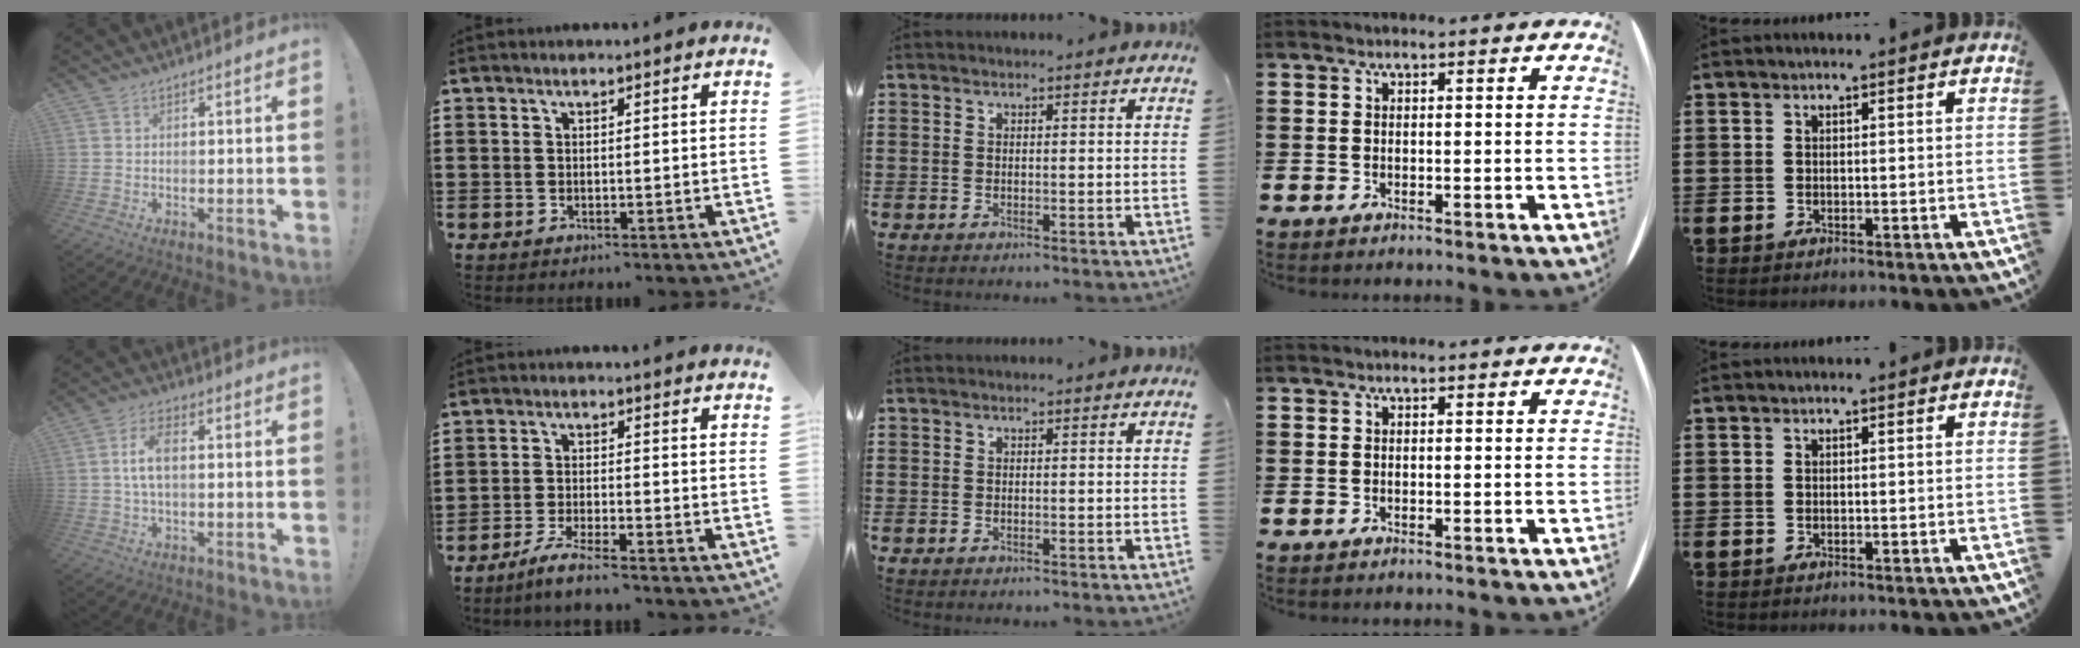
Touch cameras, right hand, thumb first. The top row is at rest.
{"thumb": {"total": 7.1, "force": [0.6, 3.3, 6.3], "torque": [-0.127, 0.008, 0.009]}, "index": {"total": 4.2, "force": [-3.9, -0.1, 1.6], "torque": [-0.043, -0.008, -0.078]}}